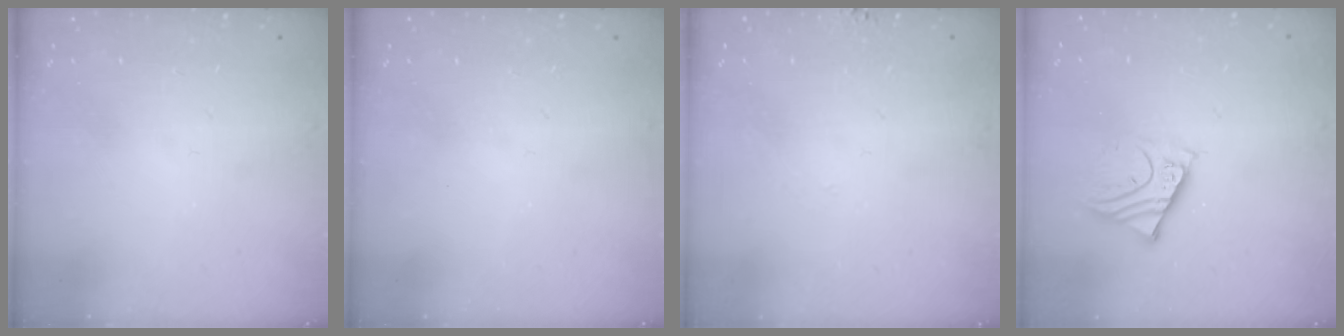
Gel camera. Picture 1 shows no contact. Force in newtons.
{"total": 0.0}
{"total": 5.0, "press": 4.9, "slide": 0.5}
{"total": 6.4, "press": 6.3, "slide": 0.7}